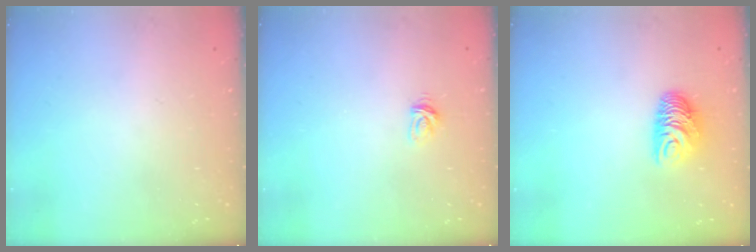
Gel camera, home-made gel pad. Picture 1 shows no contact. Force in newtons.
{"total": 3.3, "press": 3.2, "slide": 0.5}
{"total": 8.5, "press": 8.5, "slide": 0.3}